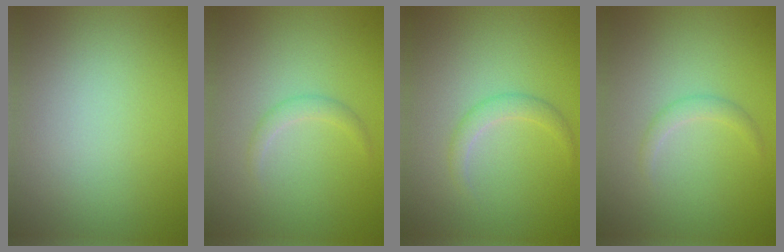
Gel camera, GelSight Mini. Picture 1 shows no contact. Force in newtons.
{"total": 1.2, "press": 1.1, "slide": 0.1}
{"total": 1.6, "press": 1.6, "slide": 0.1}
{"total": 1.2, "press": 1.1, "slide": 0.1}